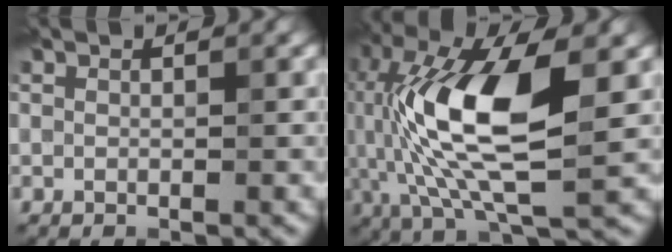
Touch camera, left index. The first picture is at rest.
{"total": 12.3, "force": [1.1, 4.7, 11.2], "torque": [-0.223, 0.006, 0.015]}